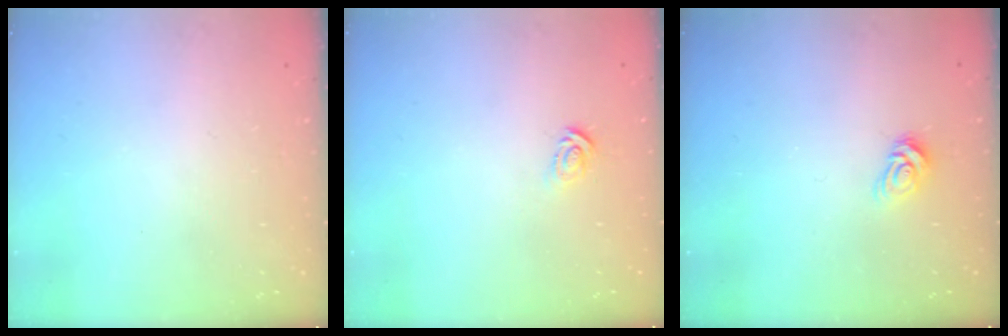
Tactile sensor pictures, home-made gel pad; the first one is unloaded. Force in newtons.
{"total": 2.9, "press": 2.9, "slide": 0.2}
{"total": 5.8, "press": 5.8, "slide": 0.4}